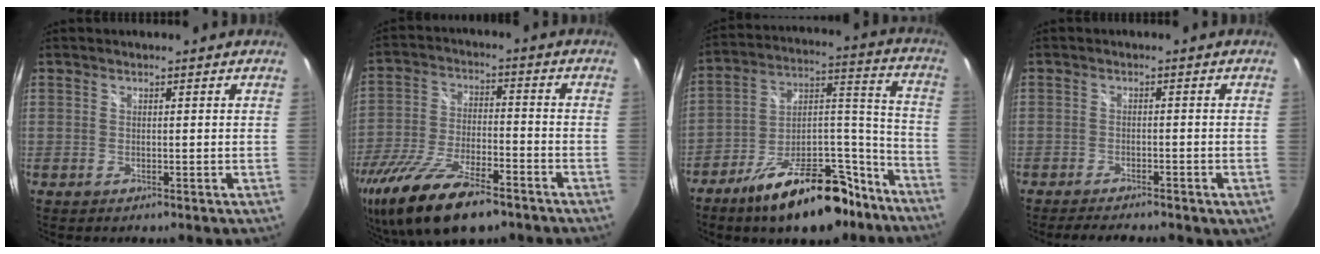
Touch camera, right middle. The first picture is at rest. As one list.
[{"total": 20.4, "force": [-14.2, 6.6, 13.0], "torque": [-0.273, -0.057, -0.248]}, {"total": 21.6, "force": [-15.3, 9.0, 12.4], "torque": [-0.182, 0.041, -0.222]}, {"total": 7.4, "force": [-5.8, 2.1, 4.0], "torque": [-0.081, -0.014, -0.083]}]